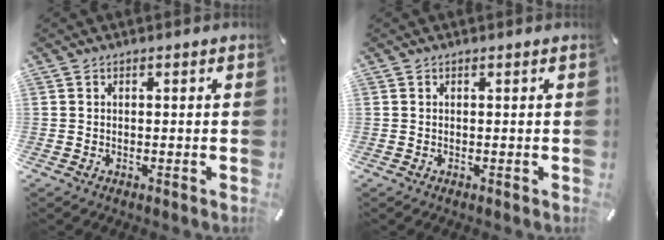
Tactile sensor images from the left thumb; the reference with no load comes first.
{"total": 0.0}